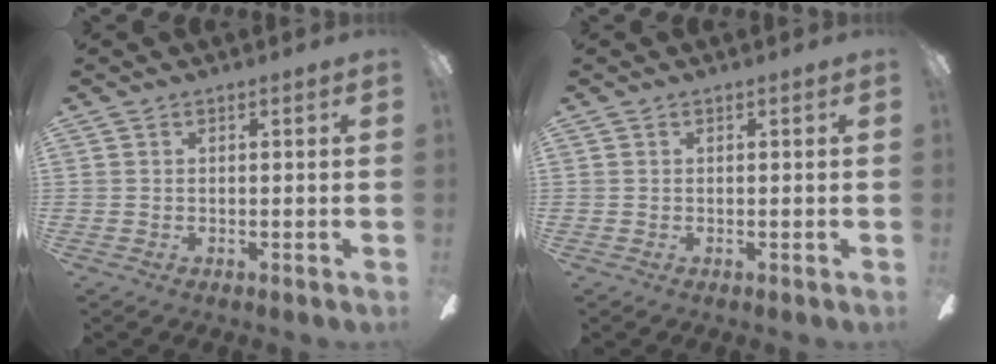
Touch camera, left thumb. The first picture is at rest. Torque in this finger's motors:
{"motor_torque": [0.00, 0.00, -0.03, -0.03, 0.00]}